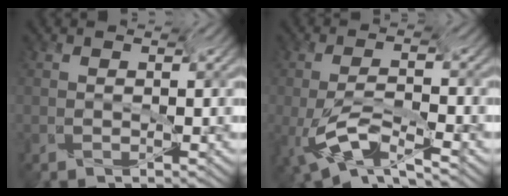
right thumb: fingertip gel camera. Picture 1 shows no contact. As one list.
[{"total": 6.4, "force": [-5.3, 0.3, 3.5], "torque": [-0.081, 0.013, -0.094]}]